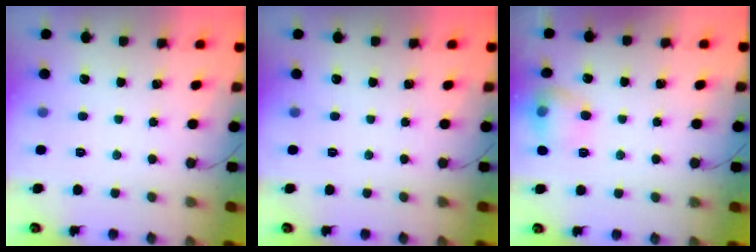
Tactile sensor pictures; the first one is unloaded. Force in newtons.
{"total": 0.0}
{"total": 10.3, "press": 10.2, "slide": 1.2}